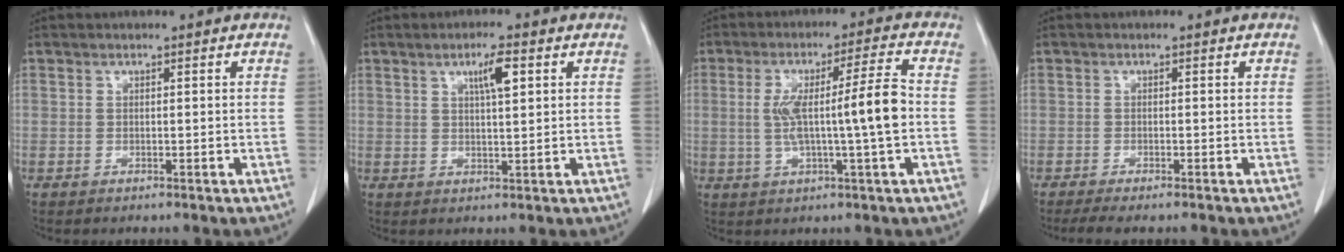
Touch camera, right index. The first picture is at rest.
{"total": 4.3, "force": [1.8, 0.6, 3.8], "torque": [-0.069, 0.000, 0.030]}
{"total": 10.4, "force": [-0.3, -0.4, 10.4], "torque": [-0.183, 0.013, -0.002]}
{"total": 3.1, "force": [-2.6, 0.3, 1.7], "torque": [-0.030, -0.009, -0.042]}